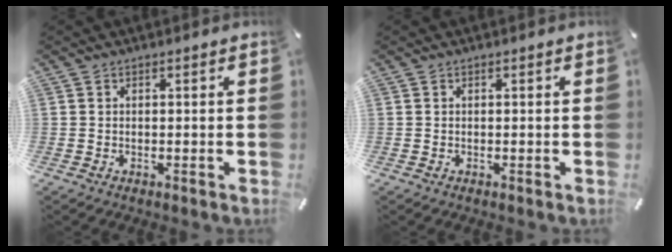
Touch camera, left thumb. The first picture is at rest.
{"total": 0.0}